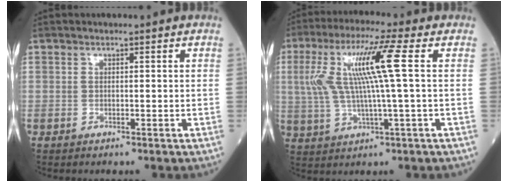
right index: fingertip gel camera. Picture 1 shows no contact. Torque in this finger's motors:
{"motor_torque": [1.45, 0.69, 0.47, 0.21]}